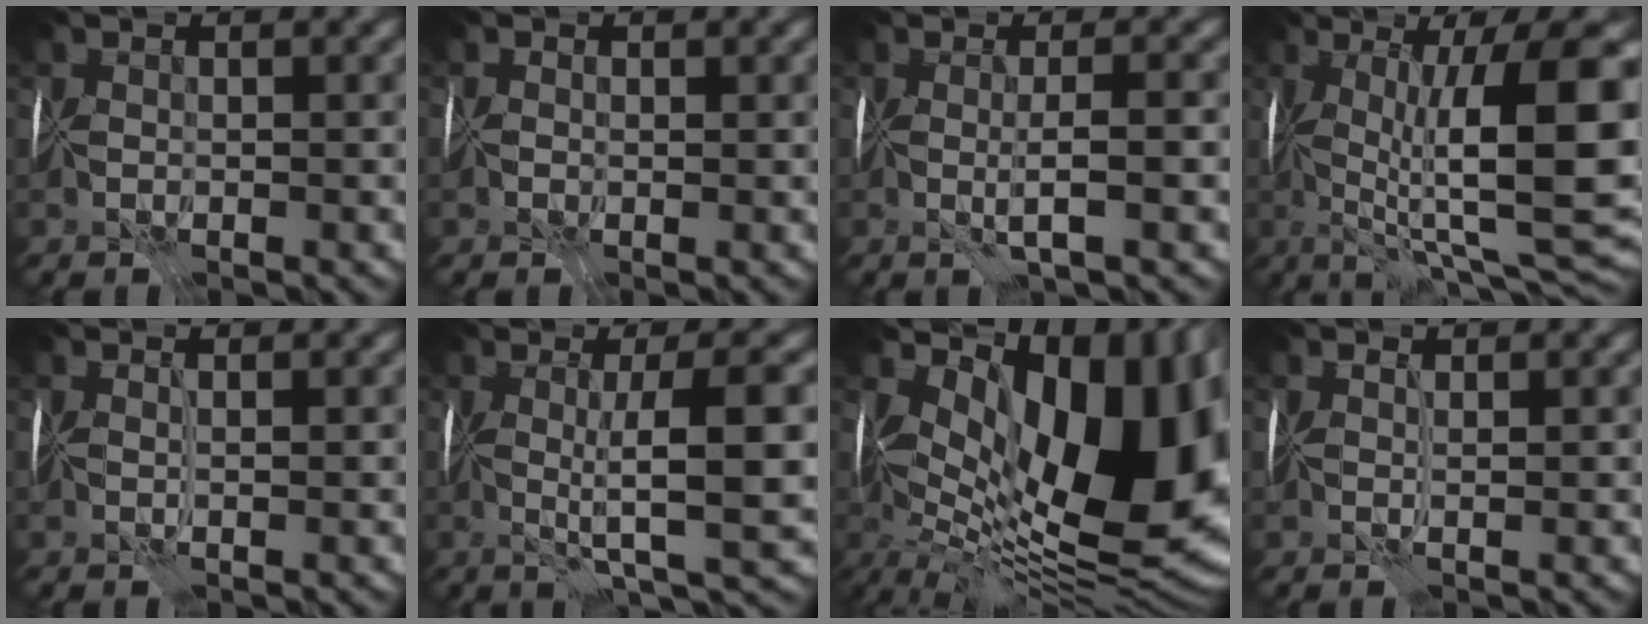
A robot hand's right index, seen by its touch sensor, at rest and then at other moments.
{"total": 0.5, "force": [0.0, 0.5, 0.2], "torque": [0.001, -0.001, 0.000]}
{"total": 2.1, "force": [-0.1, -1.3, 1.6], "torque": [-0.024, -0.004, 0.002]}
{"total": 13.0, "force": [0.8, 1.9, 12.8], "torque": [-0.188, 0.006, 0.026]}
{"total": 1.5, "force": [0.6, -1.2, -0.6], "torque": [0.015, 0.000, 0.015]}
{"total": 7.3, "force": [0.4, 0.1, 7.3], "torque": [-0.106, 0.003, 0.012]}
{"total": 16.5, "force": [3.0, 8.2, 14.0], "torque": [-0.193, 0.011, 0.067]}
{"total": 1.3, "force": [0.8, -0.9, -0.4], "torque": [0.010, -0.001, 0.019]}